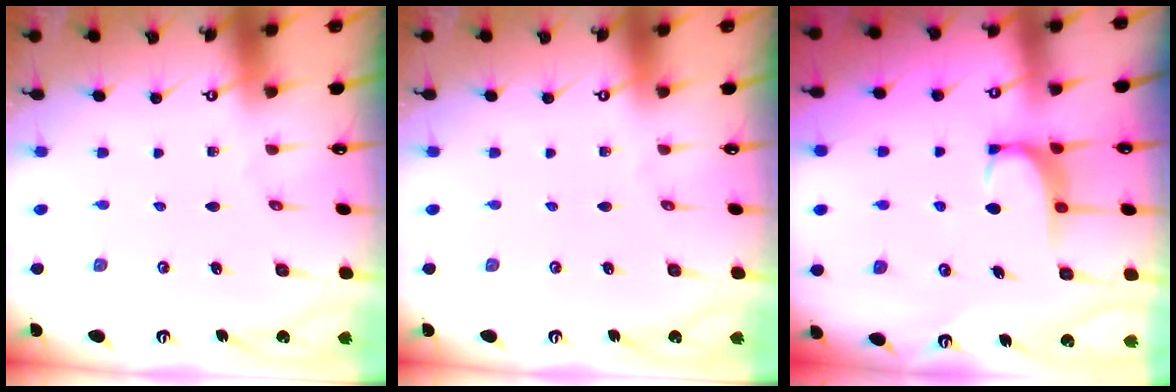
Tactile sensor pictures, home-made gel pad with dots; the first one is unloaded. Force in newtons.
{"total": 0.0}
{"total": 2.6, "press": 2.6, "slide": 0.4}